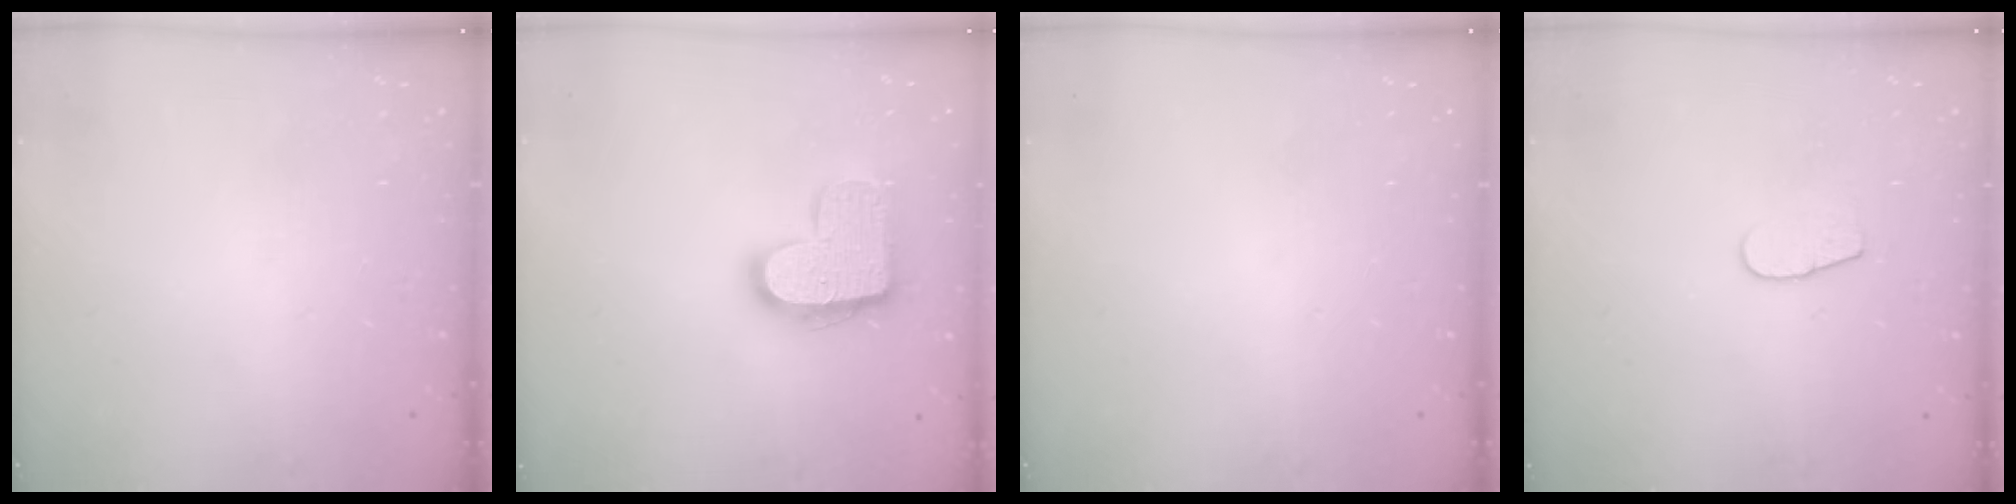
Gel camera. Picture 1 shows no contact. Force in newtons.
{"total": 15.3, "press": 15.3, "slide": 1.1}
{"total": 0.0}
{"total": 7.3, "press": 7.3, "slide": 0.5}